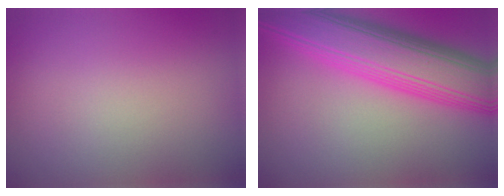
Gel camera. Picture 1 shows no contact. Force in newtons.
{"total": 9.6, "press": 9.6, "slide": 0.3}